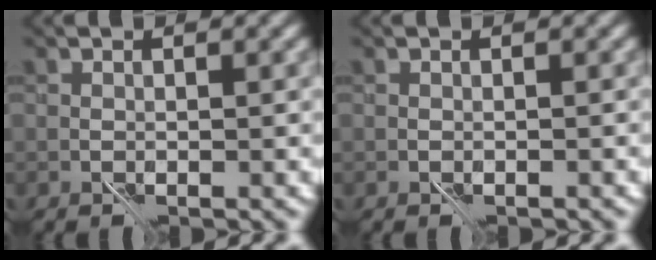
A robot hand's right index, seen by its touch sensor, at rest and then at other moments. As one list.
[{"total": 0.6, "force": [-0.5, 0.2, 0.3], "torque": [-0.004, -0.002, -0.007]}]